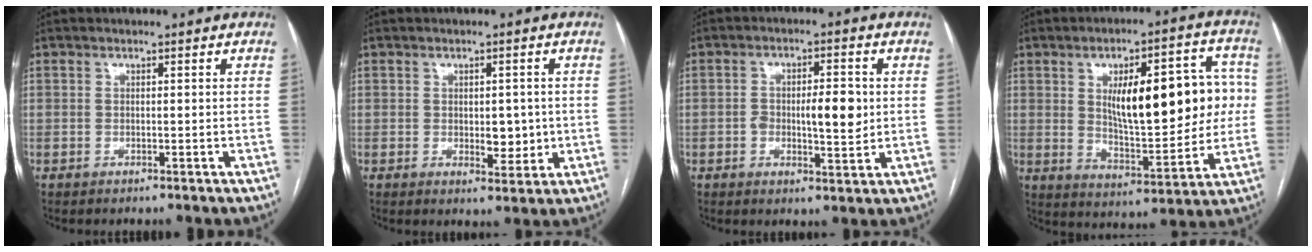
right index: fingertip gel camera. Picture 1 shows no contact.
{"total": 4.4, "force": [-0.1, 2.3, 3.7], "torque": [-0.046, -0.004, 0.006]}
{"total": 7.1, "force": [0.0, 2.4, 6.7], "torque": [-0.104, 0.003, 0.004]}
{"total": 18.8, "force": [3.0, 6.7, 17.3], "torque": [-0.248, 0.031, 0.054]}